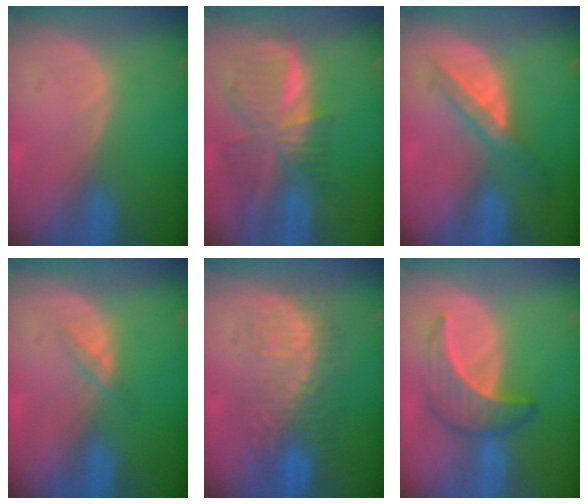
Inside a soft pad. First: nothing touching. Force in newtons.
{"total": 9.2, "press": 8.0, "slide": 4.5}
{"total": 5.9, "press": 5.2, "slide": 2.9}
{"total": 1.5, "press": 1.5, "slide": 0.1}
{"total": 9.0, "press": 8.8, "slide": 1.6}
{"total": 6.4, "press": 6.2, "slide": 1.4}